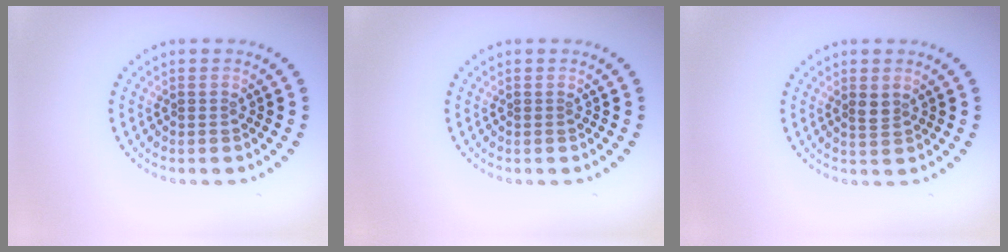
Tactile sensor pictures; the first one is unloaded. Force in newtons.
{"total": 0.0}
{"total": 1.3, "press": 1.1, "slide": 0.7}